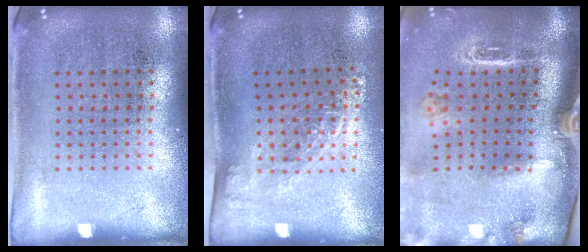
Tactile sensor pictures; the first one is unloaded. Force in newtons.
{"total": 1.3, "press": 1.0, "slide": 0.9}
{"total": 2.9, "press": 2.0, "slide": 2.1}